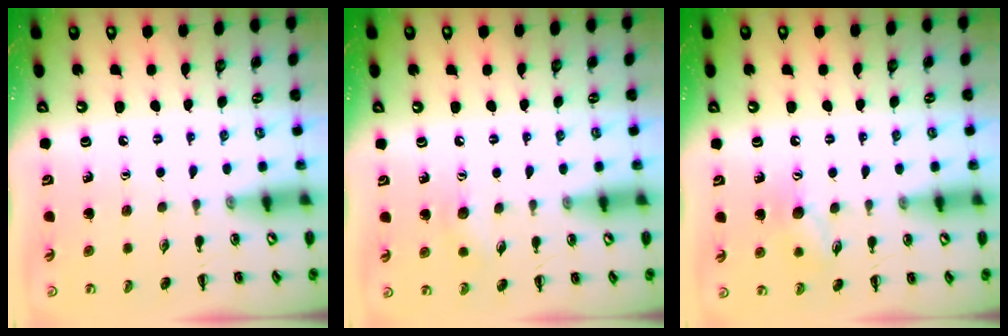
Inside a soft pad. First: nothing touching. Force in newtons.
{"total": 6.4, "press": 6.2, "slide": 1.4}
{"total": 7.8, "press": 7.7, "slide": 0.8}